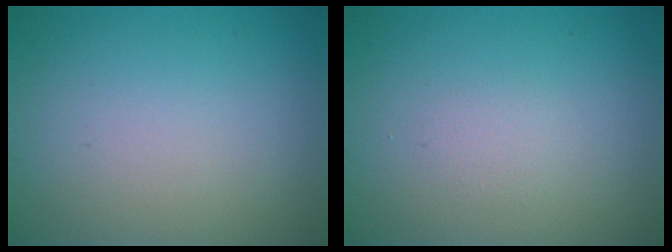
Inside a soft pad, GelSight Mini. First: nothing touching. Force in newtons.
{"total": 0.7, "press": 0.7, "slide": 0.0}